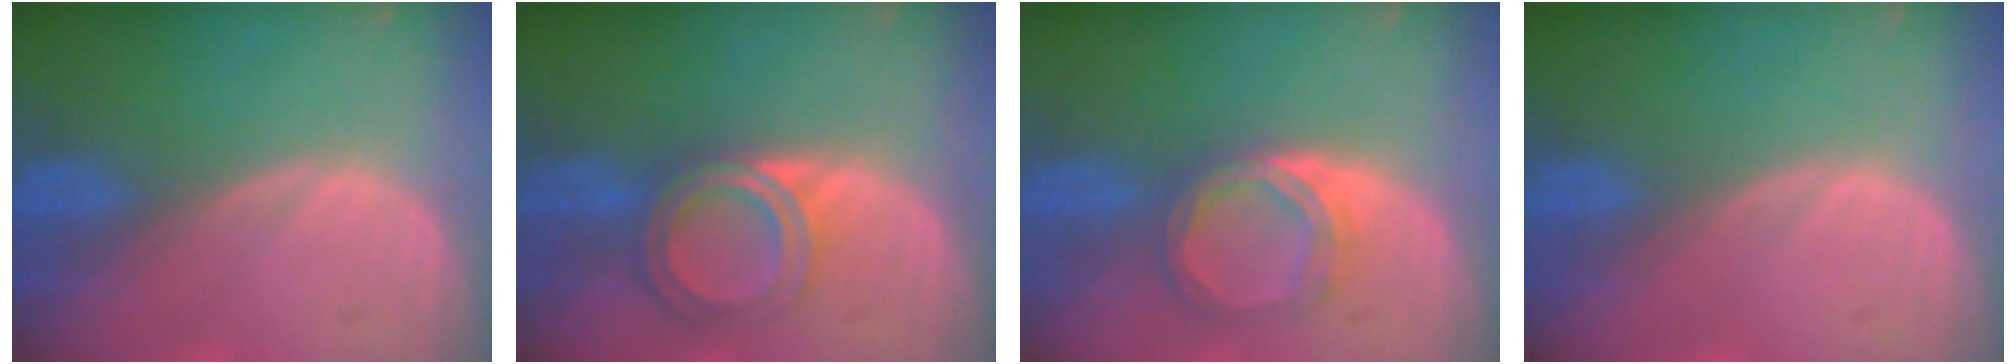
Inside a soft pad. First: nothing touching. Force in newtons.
{"total": 6.4, "press": 5.4, "slide": 3.4}
{"total": 4.8, "press": 4.8, "slide": 0.3}
{"total": 0.0}